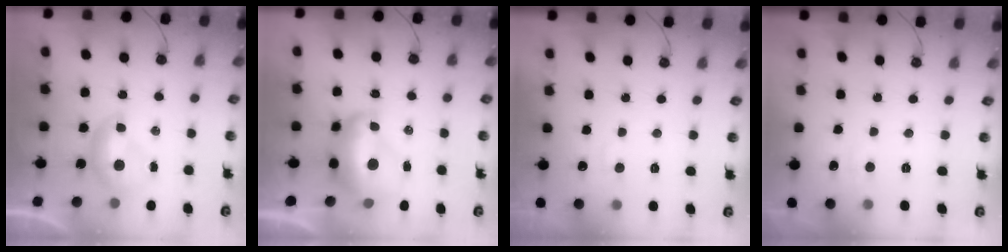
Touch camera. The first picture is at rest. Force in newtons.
{"total": 5.9, "press": 5.8, "slide": 1.2}
{"total": 2.5, "press": 2.4, "slide": 0.5}
{"total": 1.9, "press": 1.9, "slide": 0.5}